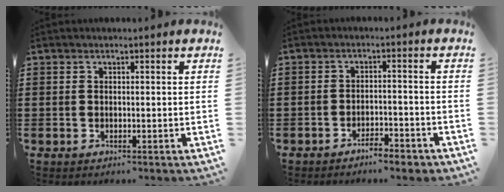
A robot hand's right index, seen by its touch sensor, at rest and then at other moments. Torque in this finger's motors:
{"motor_torque": [1.09, 1.05, 0.03, 0.00]}